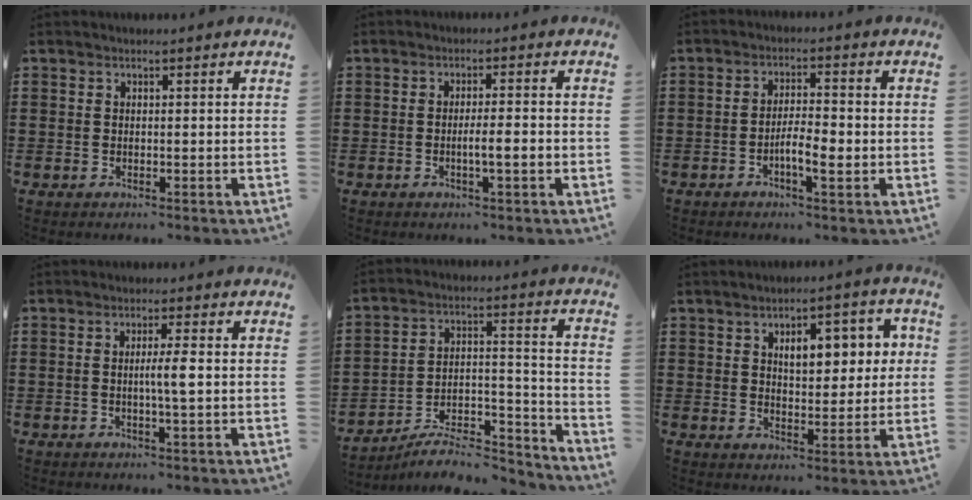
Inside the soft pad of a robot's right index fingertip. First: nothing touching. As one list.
[{"total": 3.2, "force": [-0.9, 0.1, 3.0], "torque": [-0.052, -0.004, -0.018]}, {"total": 4.8, "force": [-1.6, 1.1, 4.3], "torque": [-0.080, 0.003, -0.032]}, {"total": 3.5, "force": [-0.2, 0.0, 3.5], "torque": [-0.062, -0.006, -0.007]}, {"total": 8.3, "force": [-7.3, 2.2, 3.3], "torque": [-0.046, 0.017, -0.137]}, {"total": 7.0, "force": [1.9, 3.8, 5.6], "torque": [-0.087, 0.001, 0.023]}]